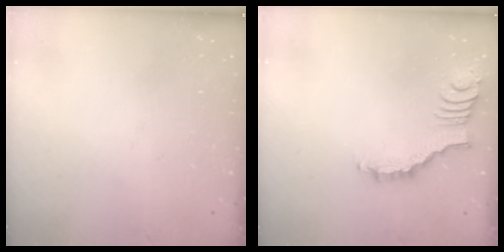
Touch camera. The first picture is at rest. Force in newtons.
{"total": 3.7, "press": 3.7, "slide": 0.4}